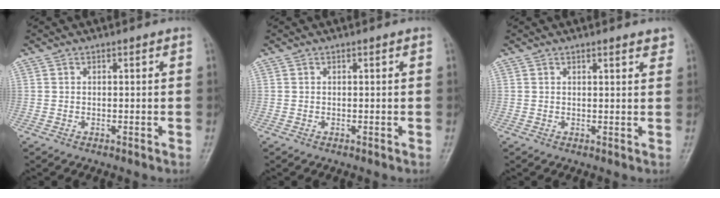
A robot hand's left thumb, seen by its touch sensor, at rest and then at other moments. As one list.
[{"total": 0.0}, {"total": 2.5, "force": [1.9, 0.5, 1.5], "torque": [-0.010, -0.006, 0.022]}]